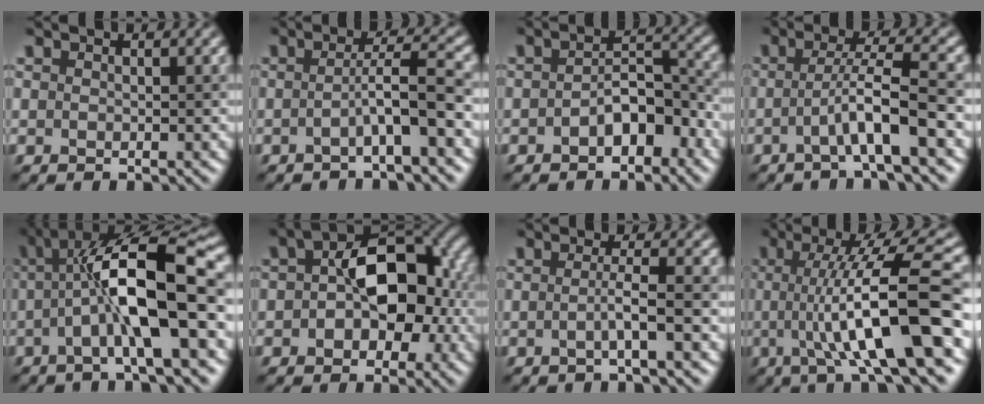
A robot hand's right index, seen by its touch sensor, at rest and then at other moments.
{"total": 3.8, "force": [-1.2, 0.2, 3.6], "torque": [-0.059, 0.015, -0.025]}
{"total": 3.8, "force": [-1.9, 1.8, 2.8], "torque": [-0.043, 0.011, -0.026]}
{"total": 4.8, "force": [-1.5, 0.2, 4.5], "torque": [-0.076, 0.011, -0.031]}
{"total": 10.4, "force": [-0.7, 2.3, 10.2], "torque": [-0.169, 0.016, -0.013]}
{"total": 9.0, "force": [0.1, 5.4, 7.2], "torque": [-0.093, 0.017, -0.008]}
{"total": 2.3, "force": [-0.6, 0.1, 2.2], "torque": [-0.041, -0.006, -0.013]}
{"total": 11.3, "force": [-1.1, 2.2, 11.0], "torque": [-0.145, 0.011, -0.020]}